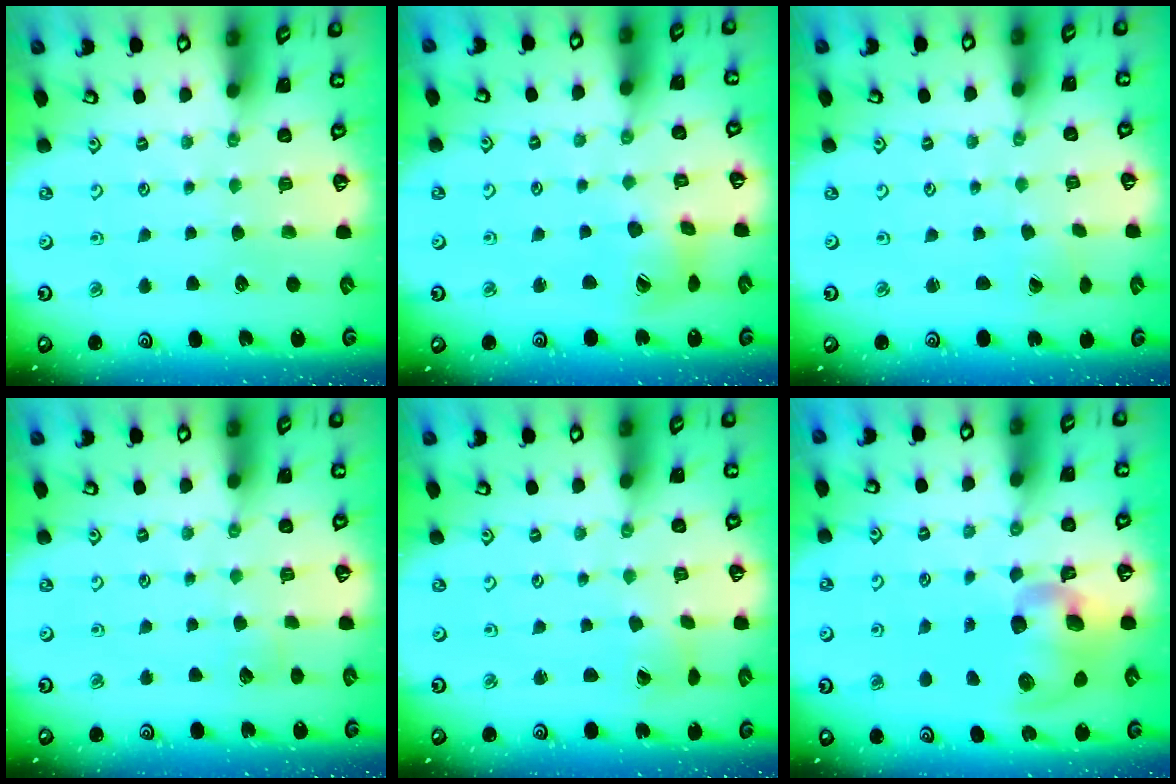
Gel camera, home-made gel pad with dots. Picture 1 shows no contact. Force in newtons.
{"total": 9.1, "press": 9.0, "slide": 1.2}
{"total": 0.9, "press": 0.7, "slide": 0.5}
{"total": 2.9, "press": 2.9, "slide": 0.3}
{"total": 1.2, "press": 1.2, "slide": 0.2}
{"total": 13.3, "press": 13.1, "slide": 2.3}